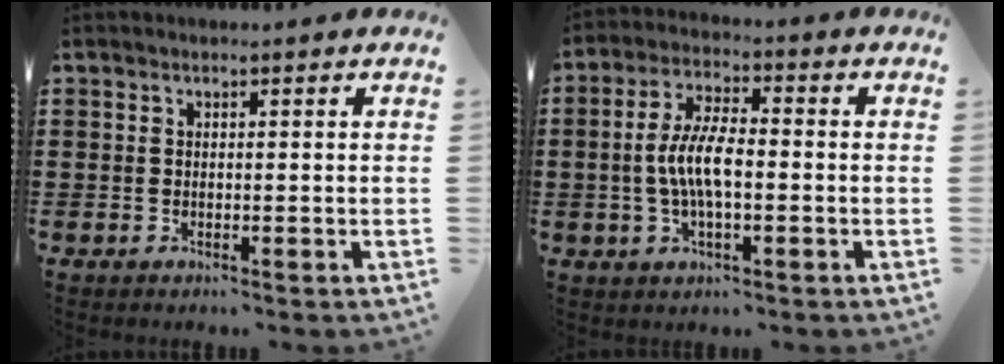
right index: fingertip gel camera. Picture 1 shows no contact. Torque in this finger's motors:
{"motor_torque": [1.04, -0.37, 0.76, 0.21]}